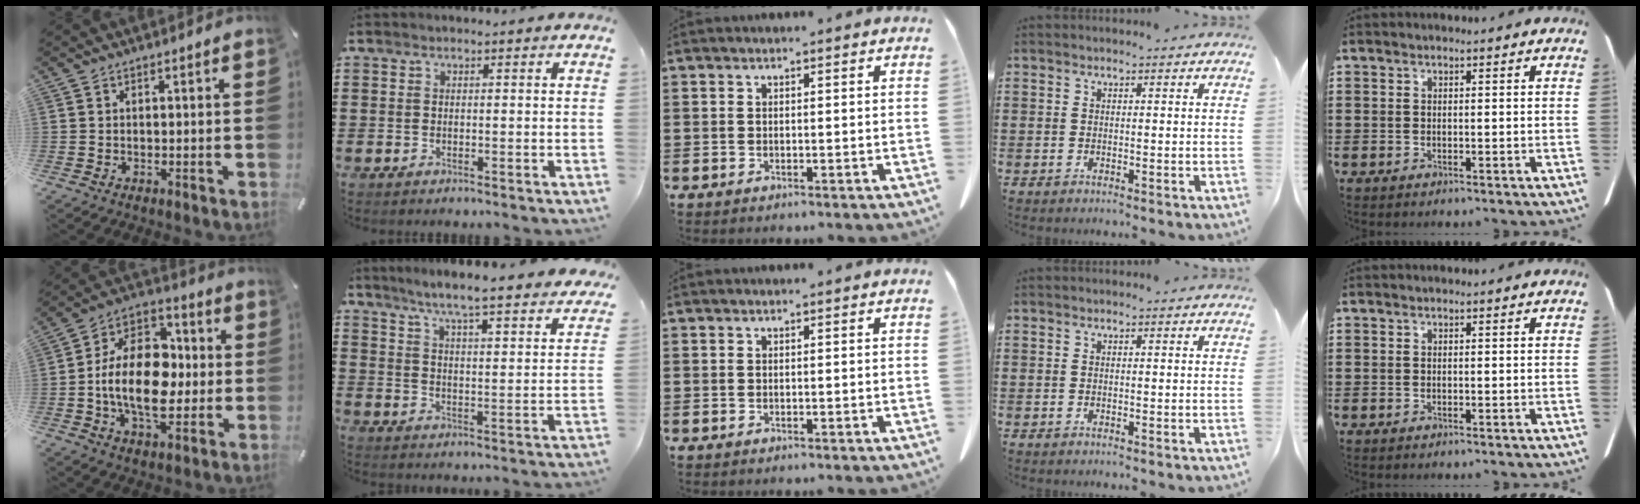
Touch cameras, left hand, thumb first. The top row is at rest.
{"thumb": {"total": 18.1, "force": [-2.4, 12.0, 13.3], "torque": [-0.269, 0.008, -0.047]}, "index": {"total": 5.7, "force": [5.2, -0.7, 2.3], "torque": [-0.070, -0.040, 0.083]}}